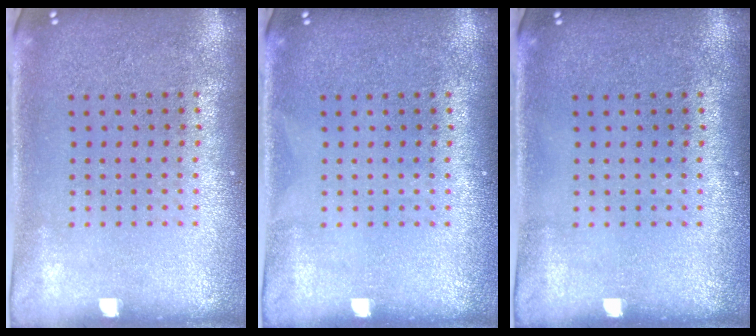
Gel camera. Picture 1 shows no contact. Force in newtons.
{"total": 0.0}
{"total": 0.0}